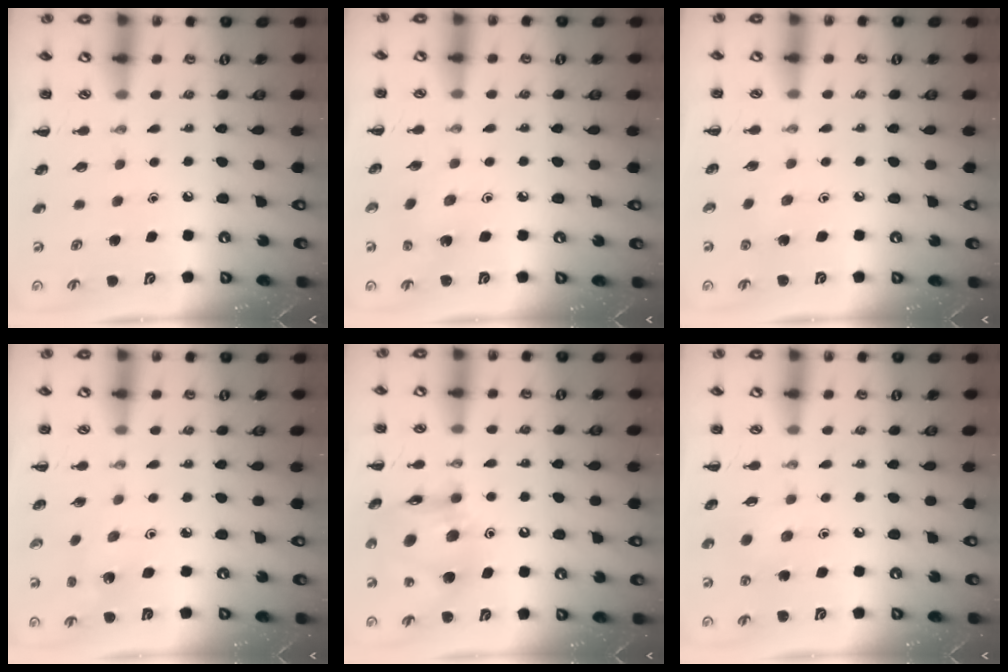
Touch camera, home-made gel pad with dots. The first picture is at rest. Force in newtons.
{"total": 1.6, "press": 1.4, "slide": 0.6}
{"total": 1.7, "press": 1.5, "slide": 0.7}
{"total": 1.4, "press": 1.2, "slide": 0.6}
{"total": 13.9, "press": 13.3, "slide": 3.9}
{"total": 2.8, "press": 2.8, "slide": 0.7}